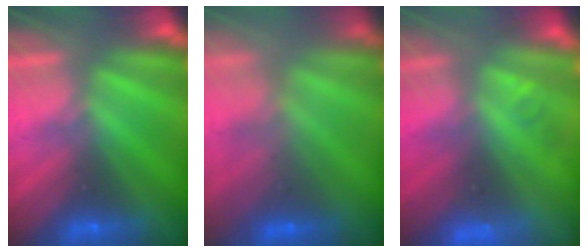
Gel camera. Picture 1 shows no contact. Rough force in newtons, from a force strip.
{"total": 3.7}
{"total": 4.0}